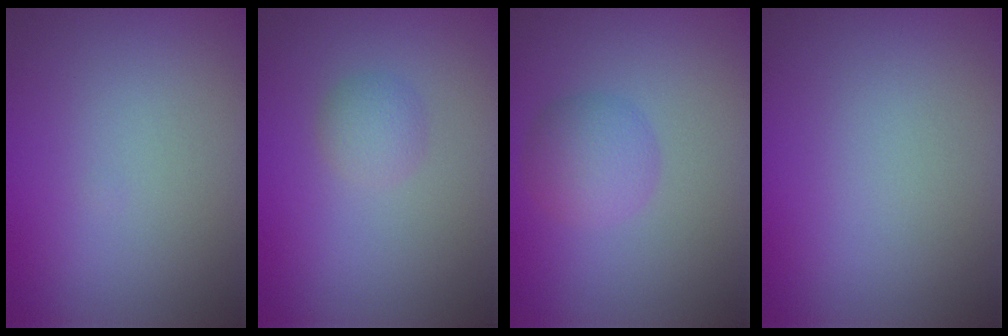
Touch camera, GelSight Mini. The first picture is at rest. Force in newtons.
{"total": 1.5, "press": 1.5, "slide": 0.0}
{"total": 2.9, "press": 2.9, "slide": 0.0}
{"total": 0.0}